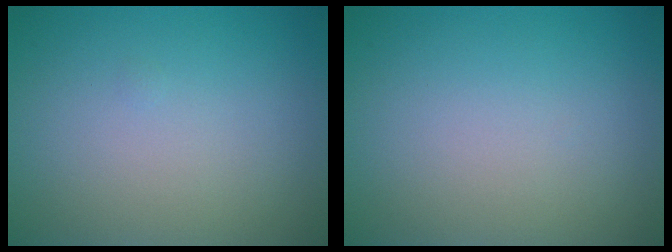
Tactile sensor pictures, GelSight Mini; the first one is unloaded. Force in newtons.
{"total": 0.0}